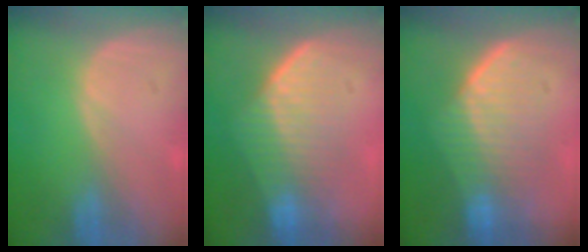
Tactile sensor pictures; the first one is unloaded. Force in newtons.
{"total": 7.4, "press": 7.2, "slide": 1.7}
{"total": 7.5, "press": 7.5, "slide": 0.4}